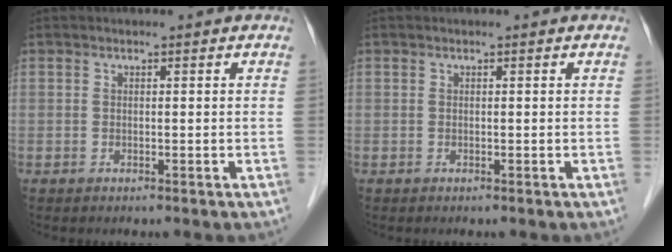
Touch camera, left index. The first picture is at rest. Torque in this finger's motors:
{"motor_torque": [0.01, 0.00, -0.02, 0.00]}